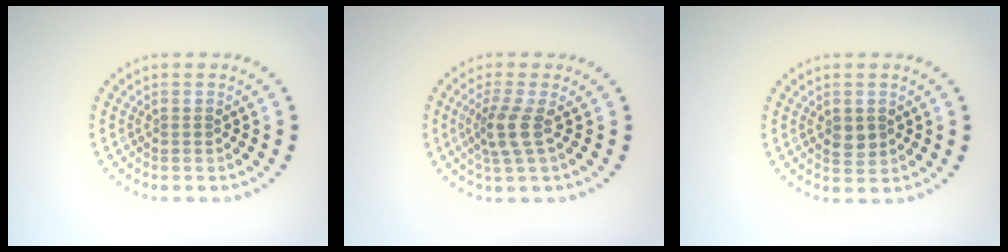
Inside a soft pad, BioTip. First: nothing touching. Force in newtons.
{"total": 2.5, "press": 1.9, "slide": 1.6}
{"total": 1.7, "press": 1.7, "slide": 0.1}